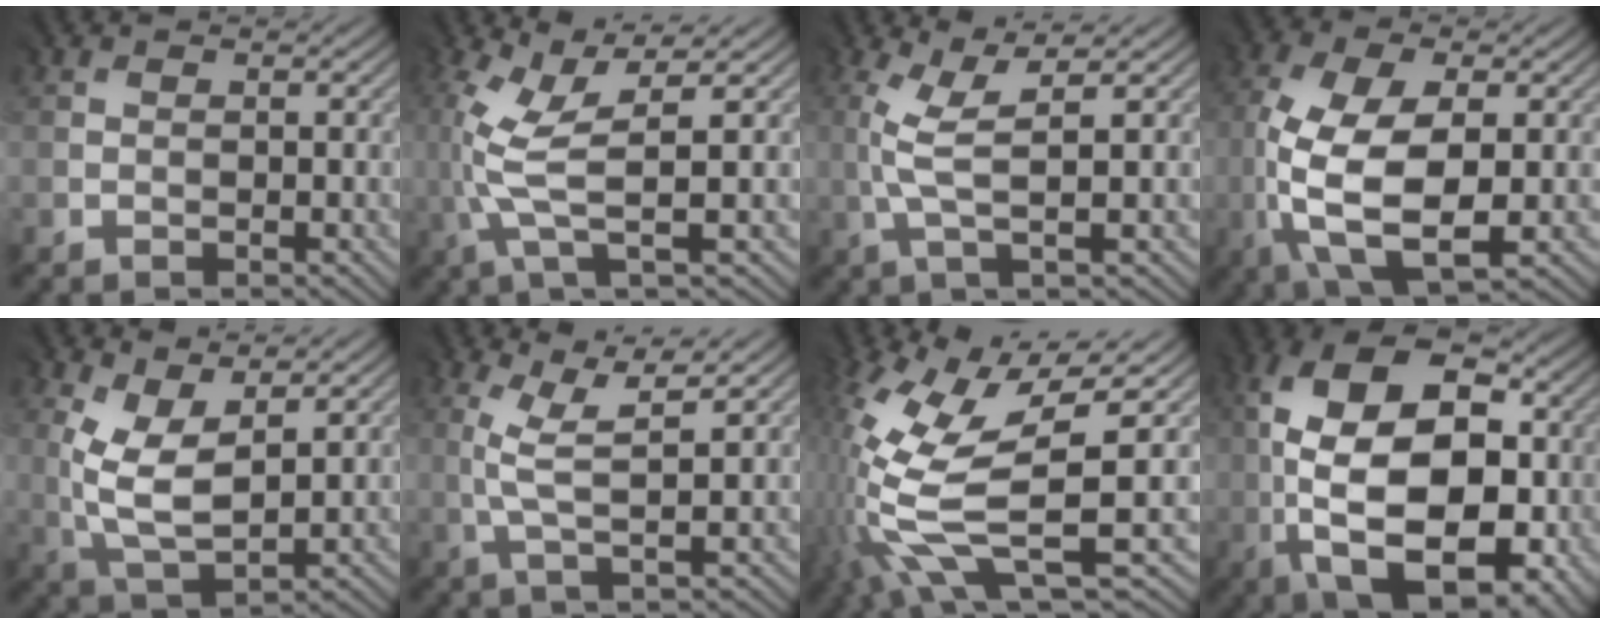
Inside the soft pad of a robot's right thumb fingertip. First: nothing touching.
{"total": 6.2, "force": [0.2, 1.1, 6.1], "torque": [-0.145, 0.007, 0.005]}
{"total": 4.2, "force": [0.7, 0.4, 4.1], "torque": [-0.094, 0.009, 0.016]}
{"total": 11.3, "force": [-2.2, 5.6, 9.6], "torque": [-0.232, -0.015, -0.036]}
{"total": 6.4, "force": [1.8, 2.7, 5.5], "torque": [-0.136, 0.000, 0.037]}
{"total": 4.4, "force": [1.3, 0.4, 4.2], "torque": [-0.088, 0.008, 0.028]}
{"total": 13.3, "force": [-1.1, 5.2, 12.1], "torque": [-0.285, -0.018, 0.003]}
{"total": 18.3, "force": [-2.5, 10.1, 15.1], "torque": [-0.244, 0.018, -0.038]}